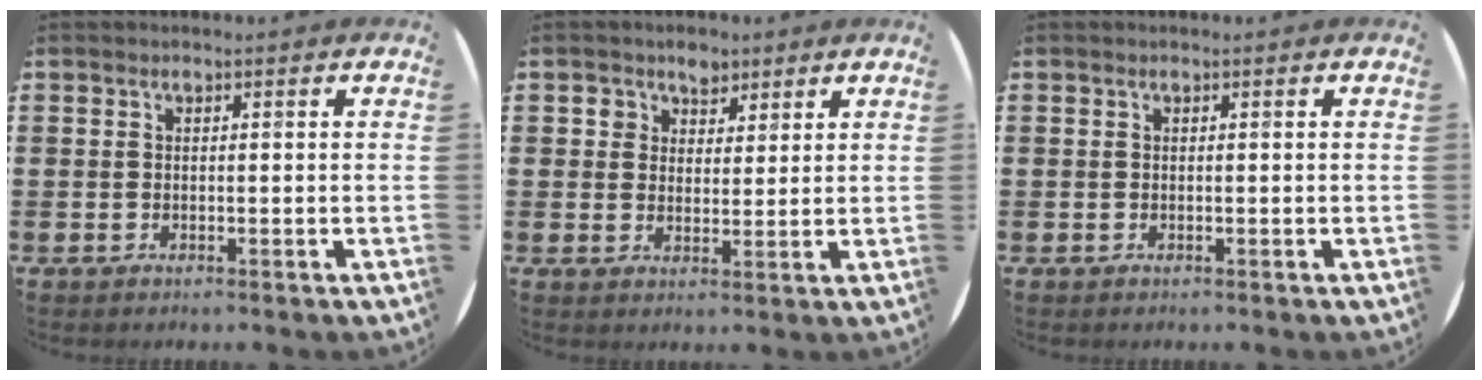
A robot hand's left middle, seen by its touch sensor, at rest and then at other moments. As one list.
[{"total": 3.6, "force": [2.4, 2.6, 0.7], "torque": [-0.007, 0.007, 0.041]}, {"total": 0.0}]